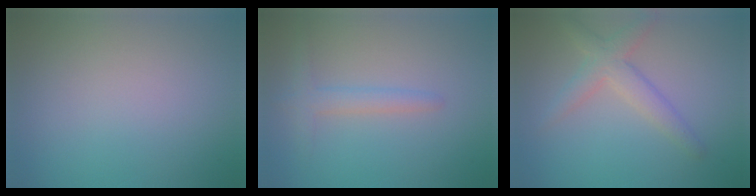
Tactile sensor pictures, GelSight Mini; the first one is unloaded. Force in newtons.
{"total": 2.1, "press": 2.1, "slide": 0.2}
{"total": 3.2, "press": 3.1, "slide": 0.1}